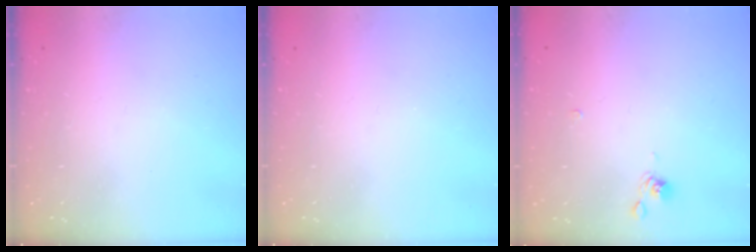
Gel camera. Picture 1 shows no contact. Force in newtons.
{"total": 0.0}
{"total": 2.9, "press": 2.8, "slide": 0.5}